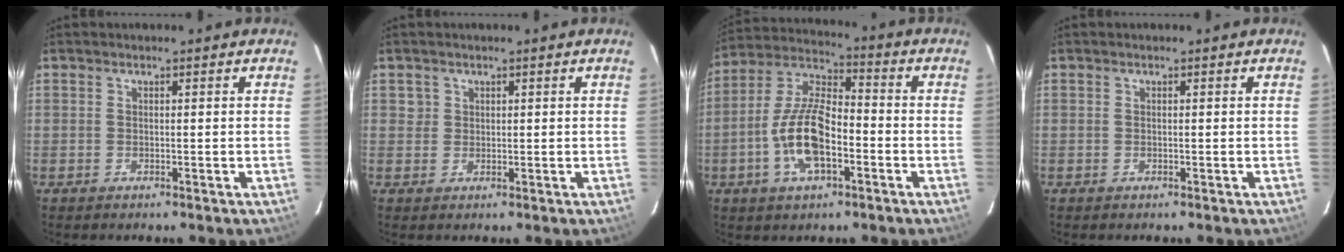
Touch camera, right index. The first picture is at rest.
{"total": 1.6, "force": [0.5, 1.5, 0.0], "torque": [0.008, 0.008, 0.008]}
{"total": 13.2, "force": [-4.3, 5.6, 11.2], "torque": [-0.236, 0.005, -0.082]}
{"total": 0.0}